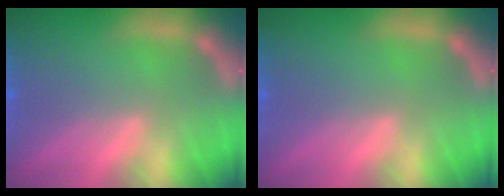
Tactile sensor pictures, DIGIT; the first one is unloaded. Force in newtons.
{"total": 0.0}